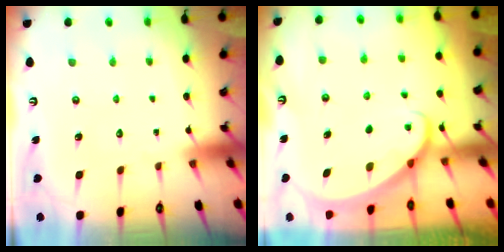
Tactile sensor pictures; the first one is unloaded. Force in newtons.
{"total": 2.3, "press": 2.3, "slide": 0.1}